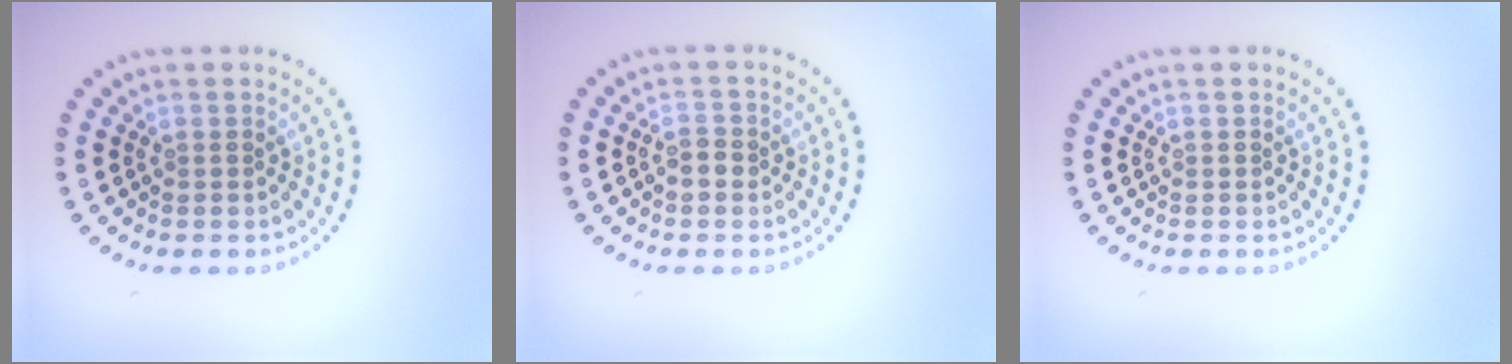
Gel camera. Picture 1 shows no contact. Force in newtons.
{"total": 1.3, "press": 1.3, "slide": 0.1}
{"total": 0.0}